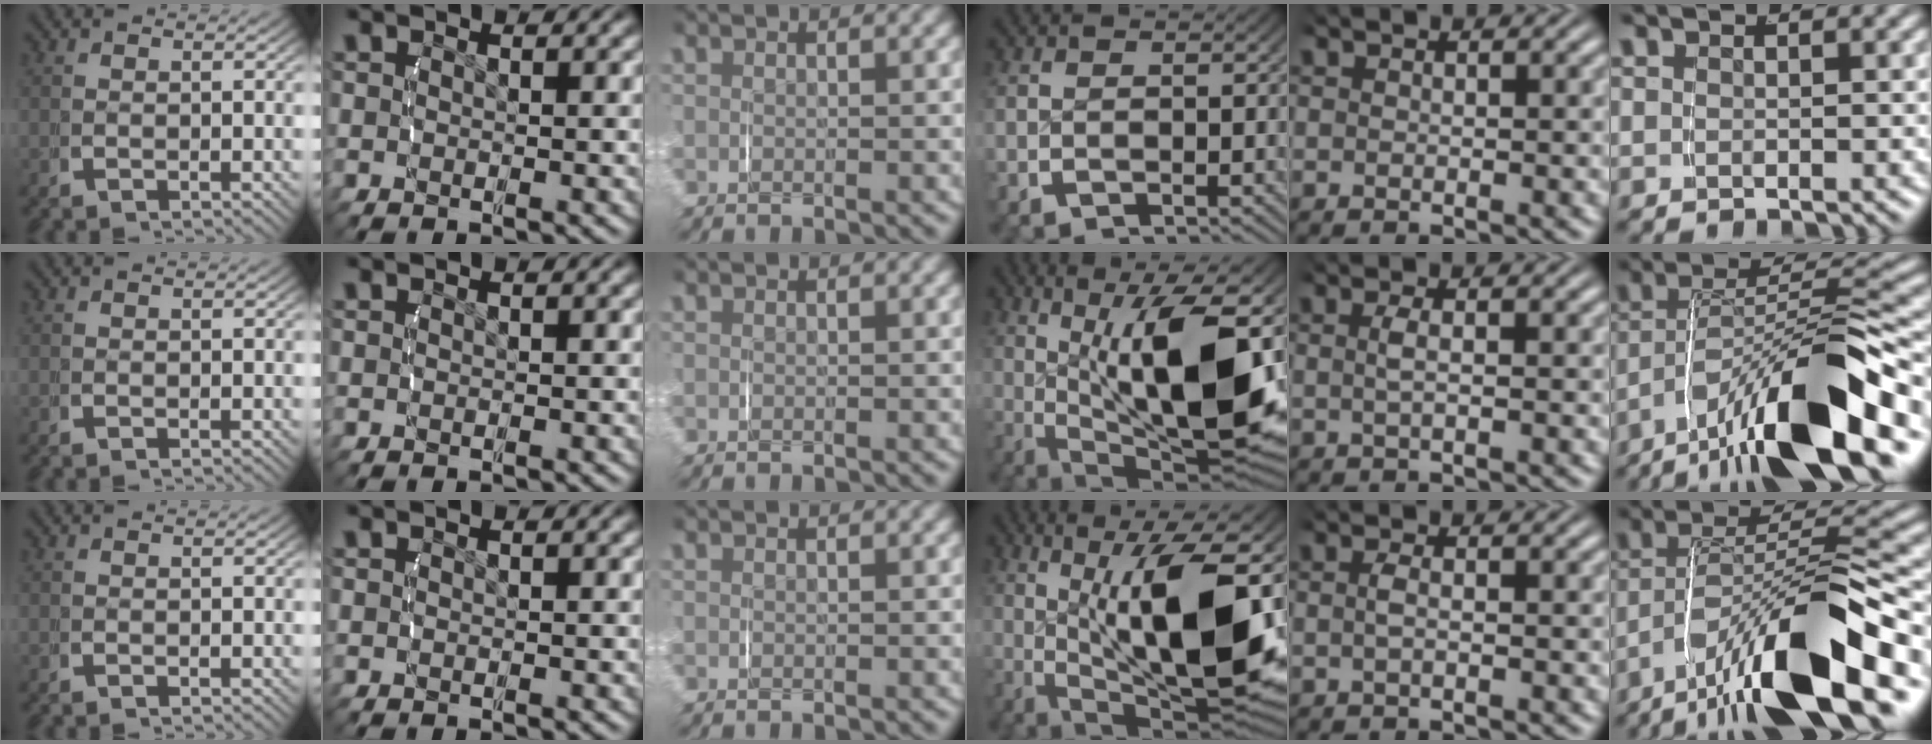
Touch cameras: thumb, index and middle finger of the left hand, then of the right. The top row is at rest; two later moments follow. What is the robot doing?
{"motion": "lift_and_place", "object": "jar lid"}